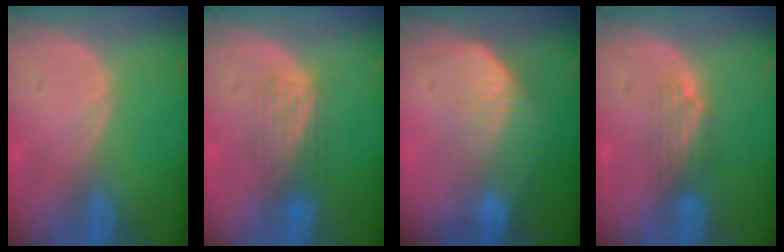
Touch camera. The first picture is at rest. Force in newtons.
{"total": 4.1, "press": 4.1, "slide": 0.1}
{"total": 7.3, "press": 6.2, "slide": 3.8}
{"total": 3.3, "press": 2.8, "slide": 1.6}